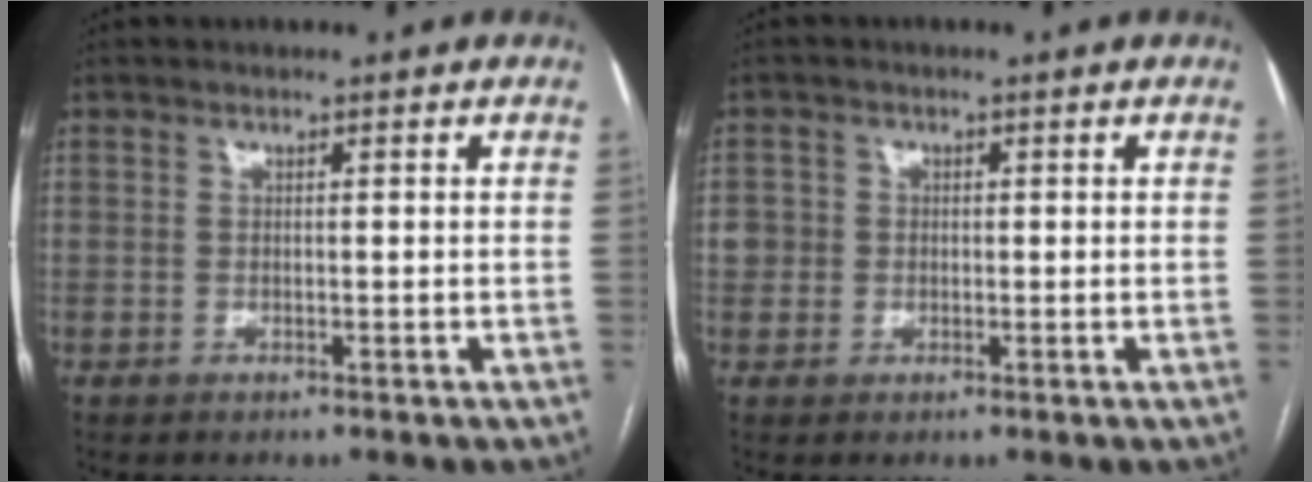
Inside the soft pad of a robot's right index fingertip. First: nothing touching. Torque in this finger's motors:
{"motor_torque": [0.10, 0.05, 0.02, 0.01]}